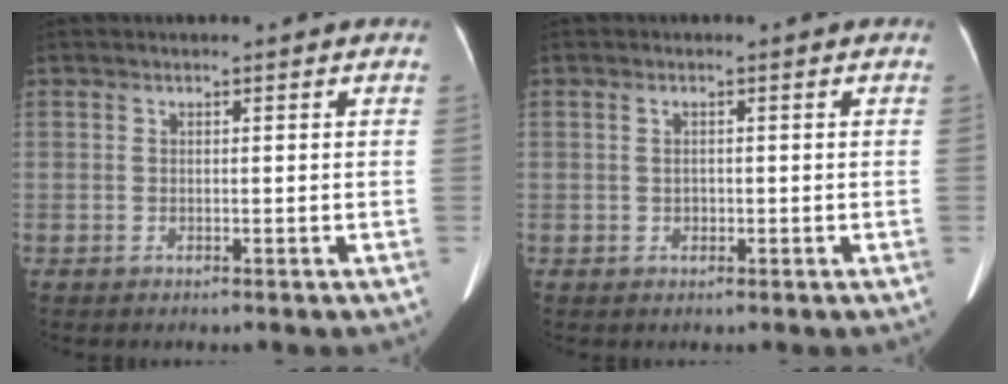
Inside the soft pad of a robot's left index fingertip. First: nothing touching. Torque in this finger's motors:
{"motor_torque": [-0.34, 0.02, 0.02, -0.02]}